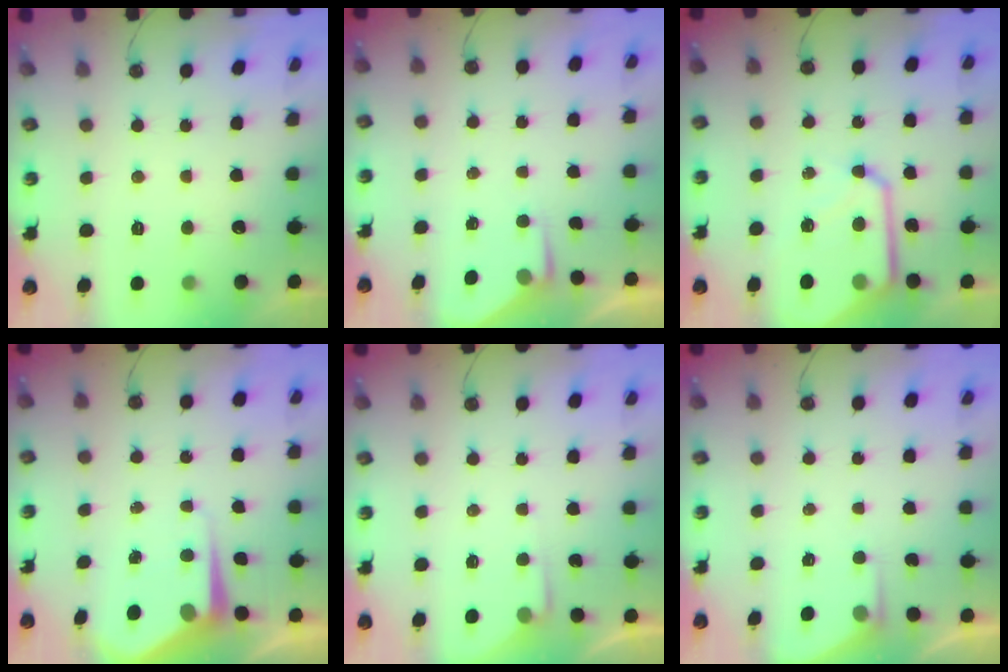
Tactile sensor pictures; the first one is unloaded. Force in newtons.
{"total": 2.8, "press": 2.8, "slide": 0.5}
{"total": 12.0, "press": 11.9, "slide": 1.1}
{"total": 5.5, "press": 5.5, "slide": 0.4}
{"total": 3.9, "press": 3.9, "slide": 0.5}
{"total": 2.3, "press": 2.3, "slide": 0.3}